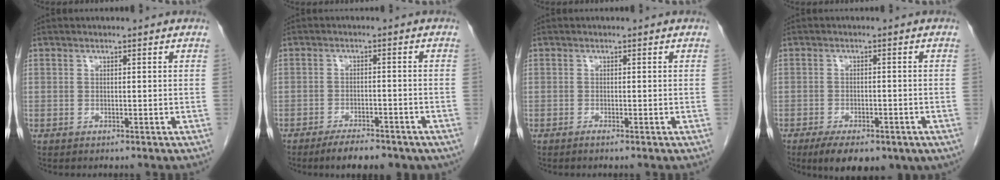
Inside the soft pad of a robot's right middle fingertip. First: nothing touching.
{"total": 7.5, "force": [-5.7, 2.5, 4.2], "torque": [-0.055, -0.003, -0.079]}
{"total": 0.5, "force": [-0.4, -0.1, 0.4], "torque": [-0.006, 0.001, -0.006]}
{"total": 10.8, "force": [-6.9, 4.5, 7.1], "torque": [-0.100, -0.011, -0.091]}